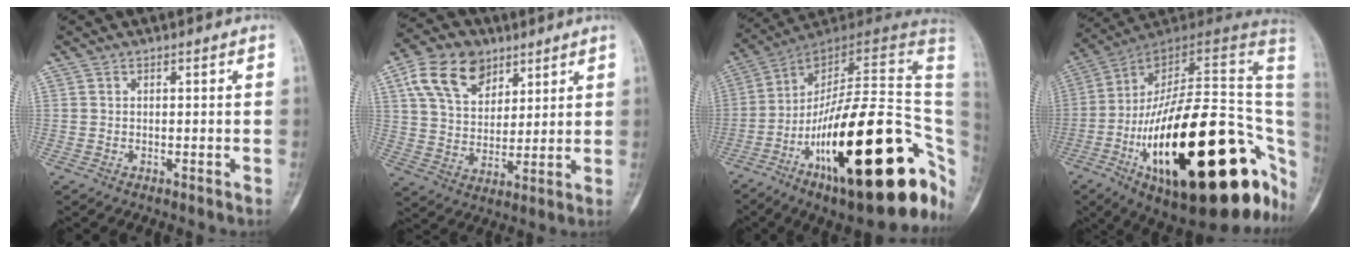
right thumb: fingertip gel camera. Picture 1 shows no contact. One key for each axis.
{"total": 13.6, "fx": 6.9, "fy": 9.0, "fz": 7.4, "tx": -0.113, "ty": -0.016, "tz": 0.131}
{"total": 34.6, "fx": -9.6, "fy": 10.2, "fz": 31.6, "tx": -0.385, "ty": 0.060, "tz": -0.149}
{"total": 39.9, "fx": -10.3, "fy": 15.2, "fz": 35.4, "tx": -0.457, "ty": 0.047, "tz": -0.159}